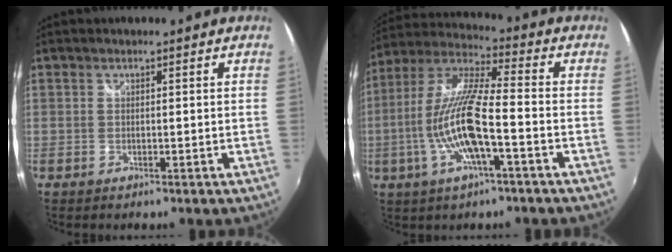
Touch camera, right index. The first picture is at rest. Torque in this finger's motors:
{"motor_torque": [1.20, -0.94, 1.05, 0.21]}